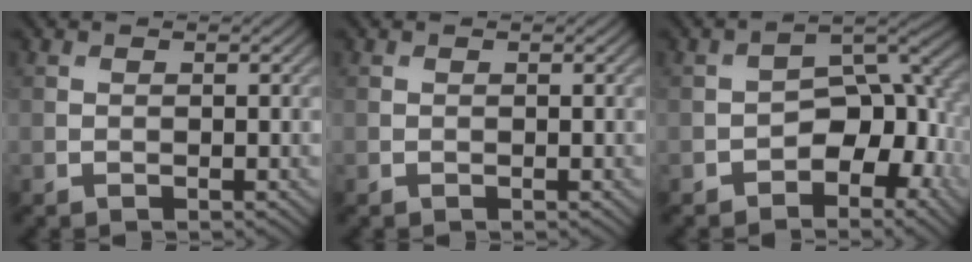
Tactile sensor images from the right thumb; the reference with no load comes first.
{"total": 0.0}
{"total": 8.3, "force": [-3.0, 5.0, 5.9], "torque": [-0.068, 0.001, -0.058]}